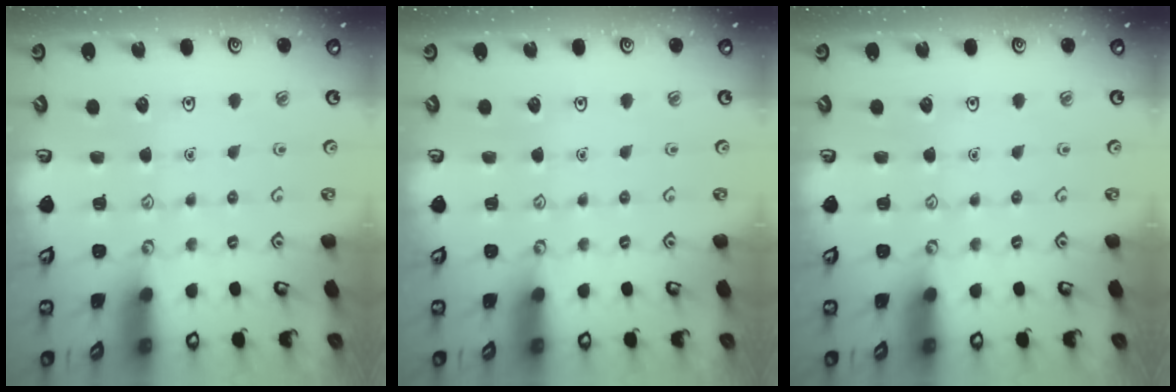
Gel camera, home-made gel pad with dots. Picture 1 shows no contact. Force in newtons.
{"total": 0.0}
{"total": 0.0}